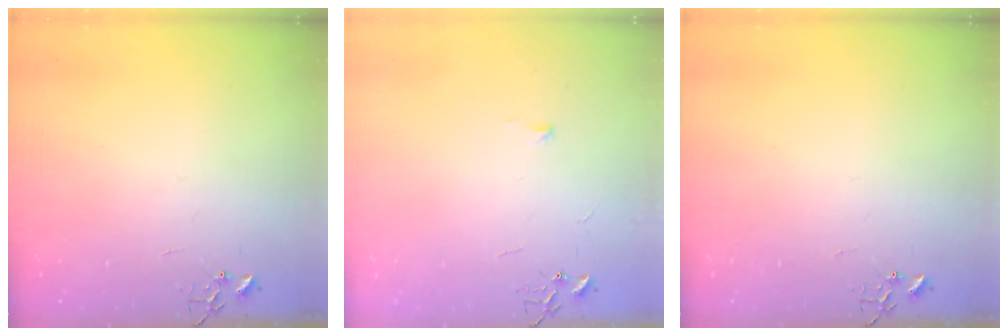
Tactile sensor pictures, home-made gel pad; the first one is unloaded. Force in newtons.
{"total": 3.4, "press": 3.4, "slide": 0.5}
{"total": 0.0}